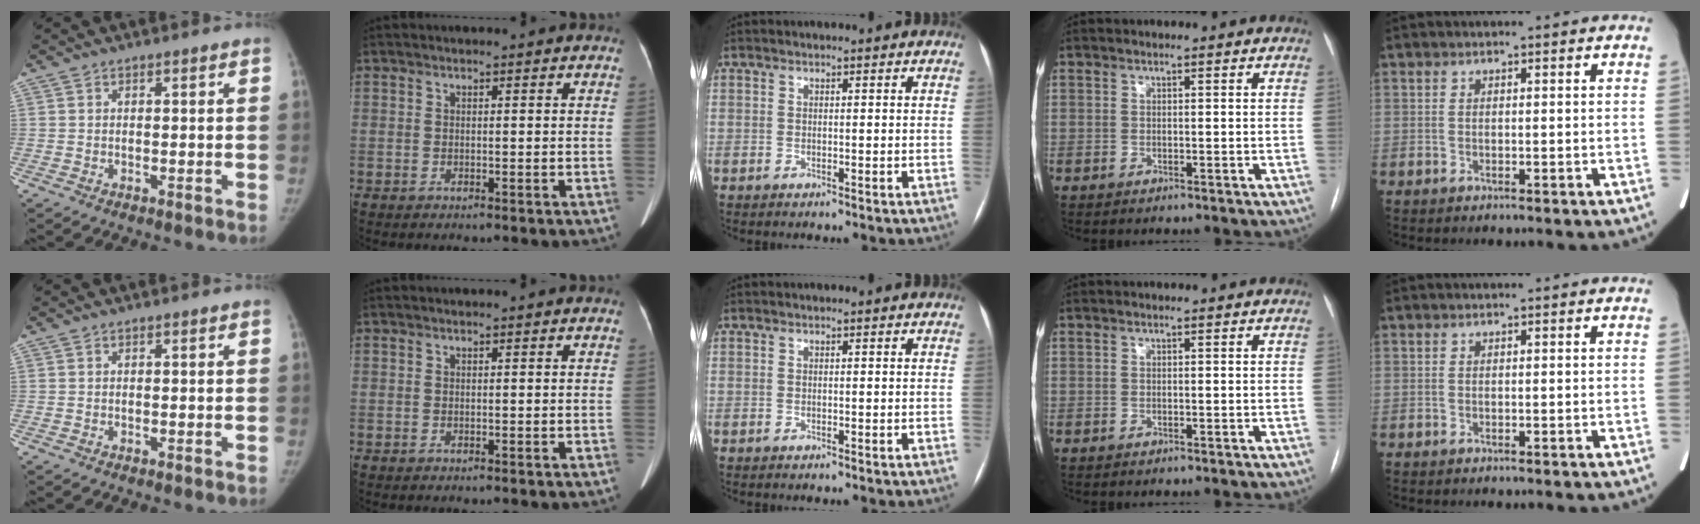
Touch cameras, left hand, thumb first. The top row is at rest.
{}